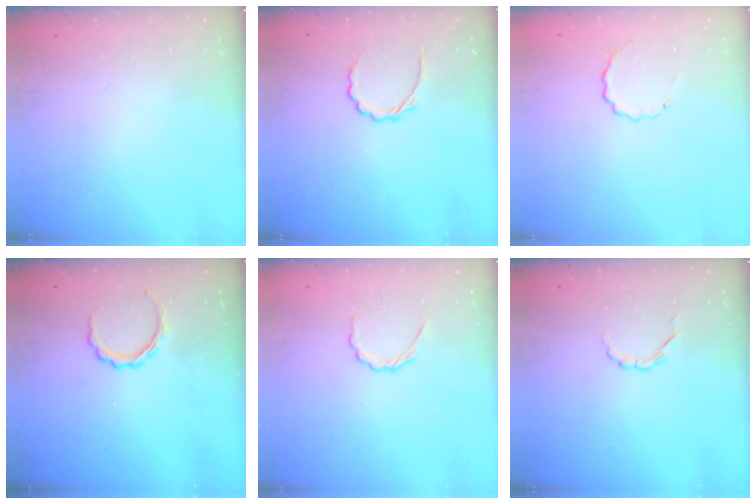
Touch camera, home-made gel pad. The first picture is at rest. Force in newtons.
{"total": 3.2, "press": 3.0, "slide": 1.0}
{"total": 4.5, "press": 4.4, "slide": 1.1}
{"total": 5.5, "press": 5.4, "slide": 0.9}
{"total": 2.4, "press": 2.3, "slide": 0.9}
{"total": 2.1, "press": 1.9, "slide": 0.7}